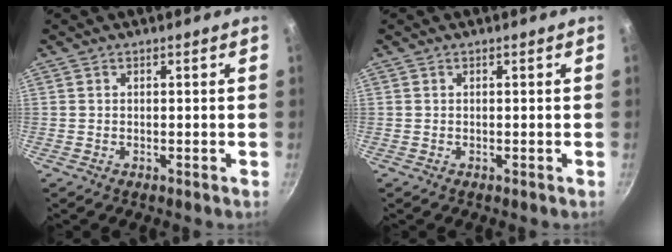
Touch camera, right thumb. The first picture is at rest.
{"total": 0.0}